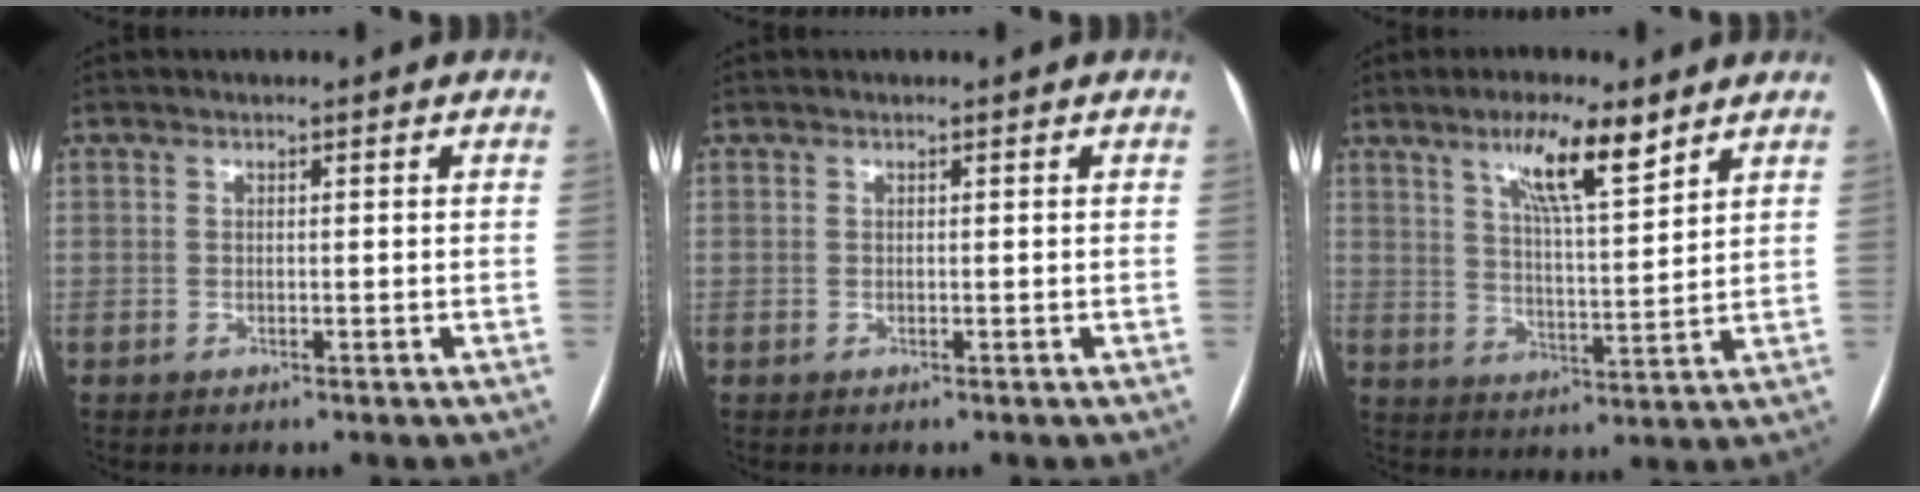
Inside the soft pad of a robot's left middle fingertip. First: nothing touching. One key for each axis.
{"total": 0.0}
{"total": 9.4, "fx": 6.0, "fy": 1.2, "fz": 7.1, "tx": -0.125, "ty": 0.001, "tz": 0.103}